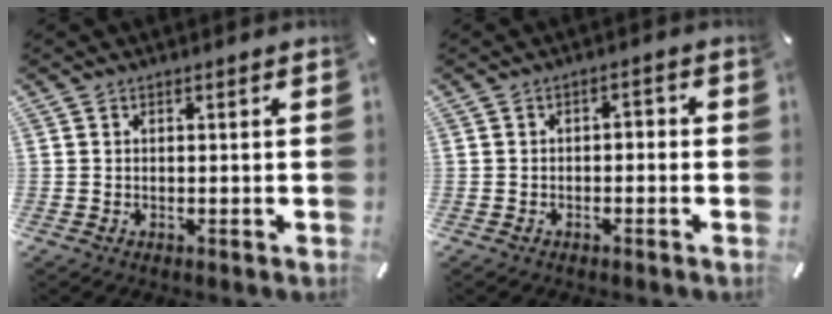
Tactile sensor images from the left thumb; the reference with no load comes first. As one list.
[{"total": 2.1, "force": [-1.5, 1.1, 1.0], "torque": [-0.020, 0.012, -0.034]}]